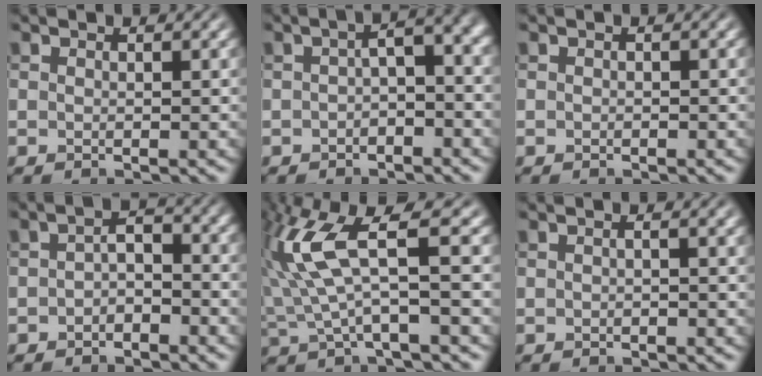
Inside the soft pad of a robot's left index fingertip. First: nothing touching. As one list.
[{"total": 3.9, "force": [-0.3, 1.4, 3.6], "torque": [-0.050, 0.012, -0.015]}, {"total": 0.0}, {"total": 2.7, "force": [-1.3, 1.4, 1.9], "torque": [-0.034, 0.009, -0.030]}, {"total": 7.3, "force": [1.5, 1.6, 7.0], "torque": [-0.160, 0.011, 0.029]}, {"total": 1.0, "force": [-0.1, 0.2, 0.9], "torque": [-0.019, 0.006, -0.009]}]